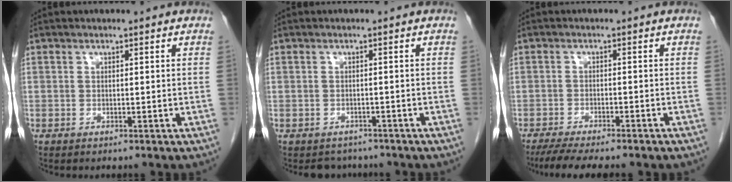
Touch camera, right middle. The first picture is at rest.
{"total": 3.2, "force": [-2.8, 1.4, -0.2], "torque": [-0.002, 0.003, -0.040]}
{"total": 9.9, "force": [-8.3, 1.1, 5.3], "torque": [-0.075, -0.014, -0.120]}